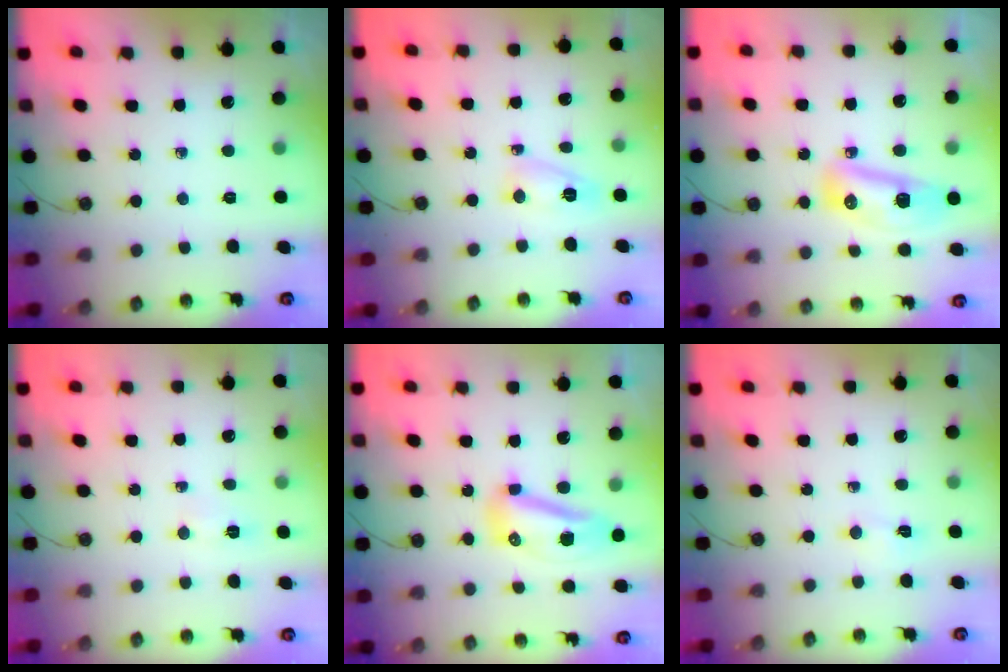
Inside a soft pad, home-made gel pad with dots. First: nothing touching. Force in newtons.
{"total": 4.8, "press": 4.8, "slide": 0.3}
{"total": 12.8, "press": 12.4, "slide": 3.1}
{"total": 2.9, "press": 2.7, "slide": 1.0}
{"total": 11.7, "press": 11.0, "slide": 4.1}
{"total": 2.5, "press": 2.5, "slide": 0.5}